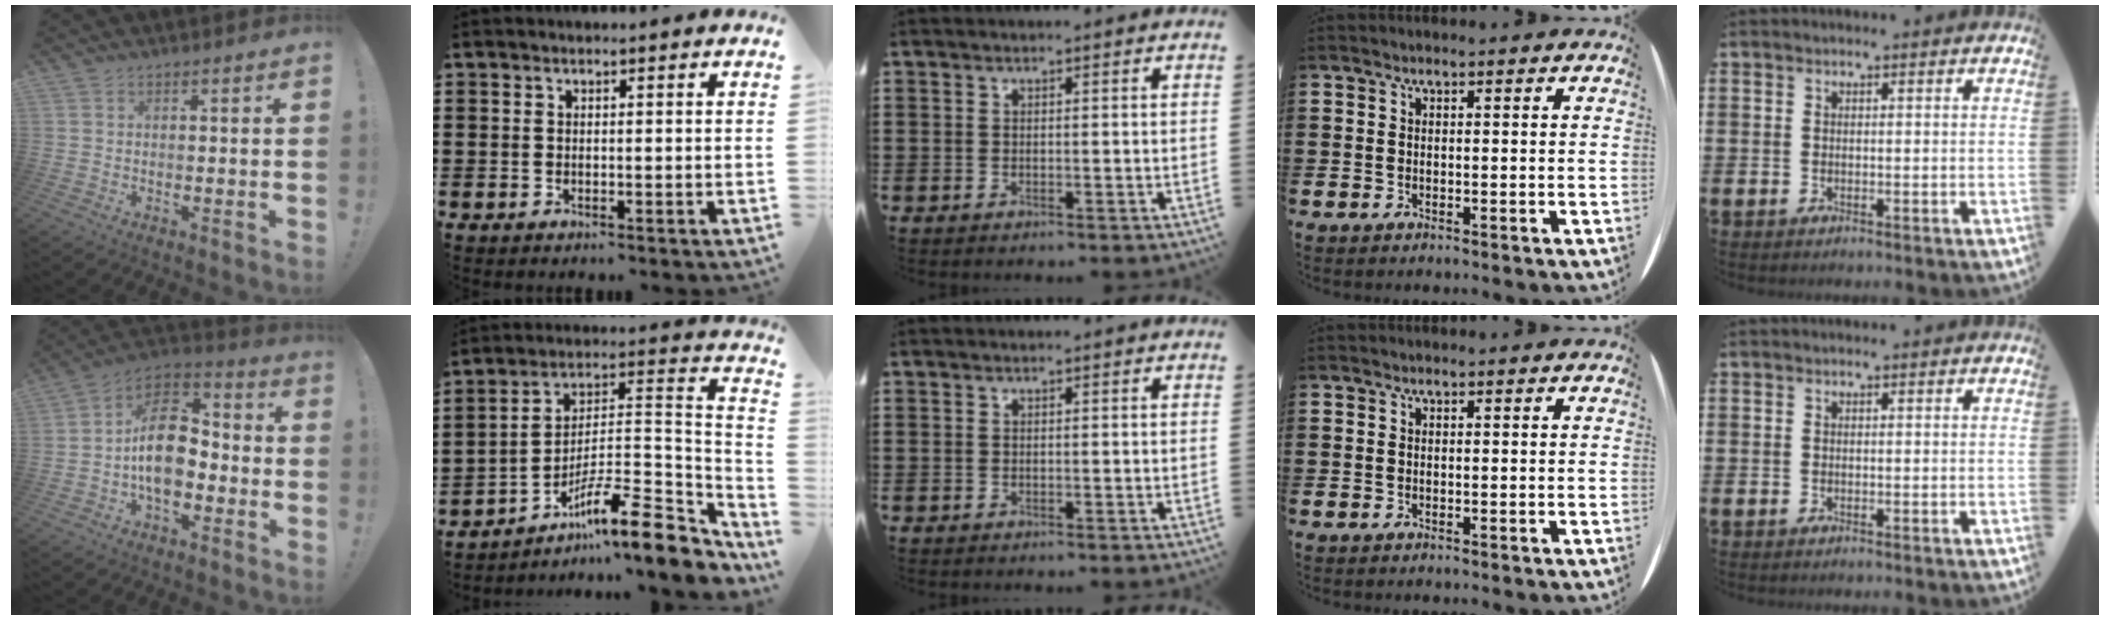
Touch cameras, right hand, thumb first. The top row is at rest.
{"thumb": {"total": 17.1, "force": [-1.5, 10.9, 13.1], "torque": [-0.228, 0.021, -0.020]}, "index": {"total": 13.0, "force": [-8.2, 3.6, 9.5], "torque": [-0.130, 0.004, -0.150]}}